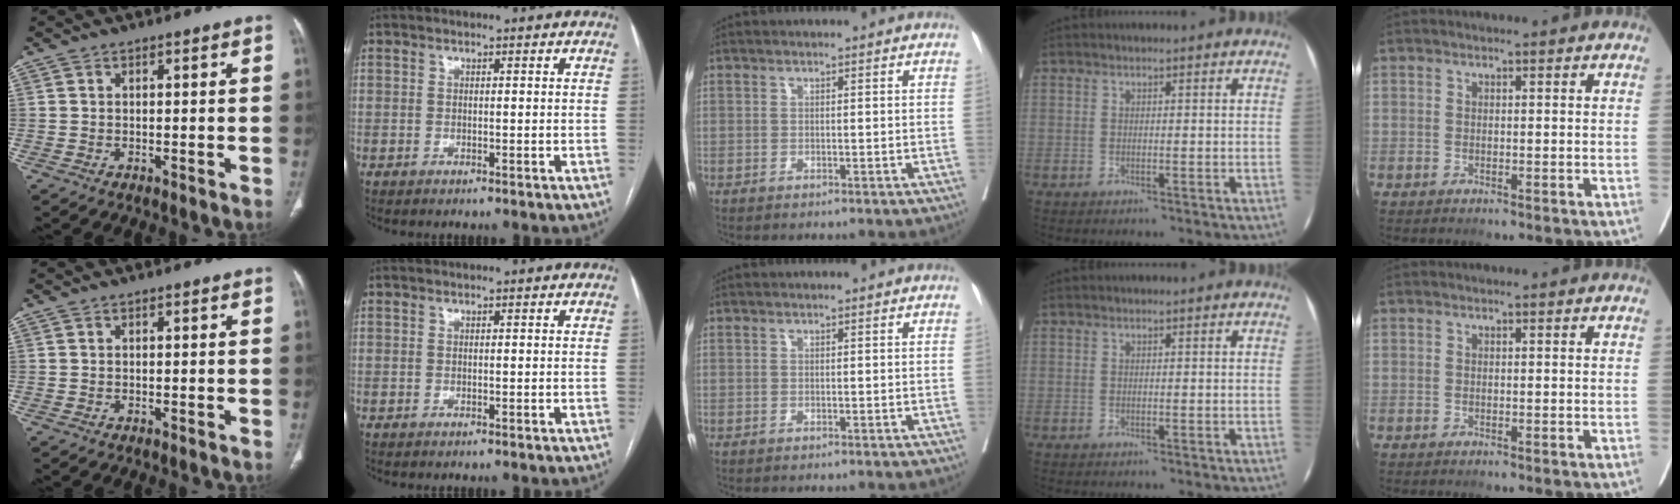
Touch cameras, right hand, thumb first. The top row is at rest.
{}